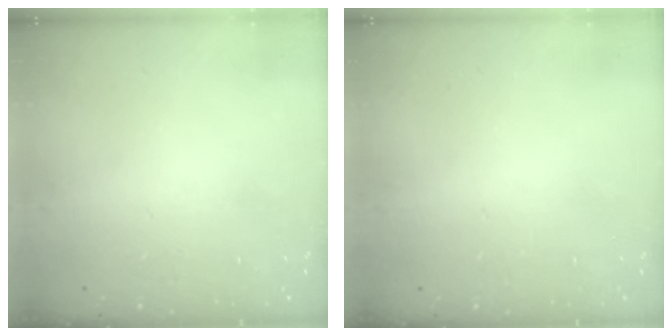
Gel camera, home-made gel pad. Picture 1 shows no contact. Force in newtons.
{"total": 0.0}